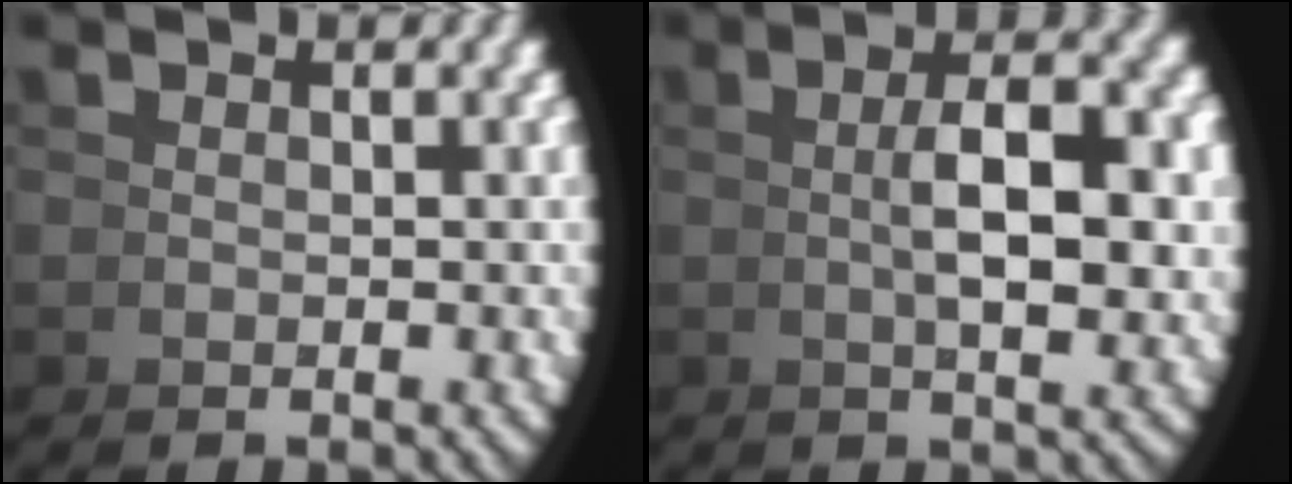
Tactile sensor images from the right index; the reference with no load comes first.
{"total": 5.3, "force": [1.3, 1.5, 5.0], "torque": [-0.058, 0.017, 0.016]}